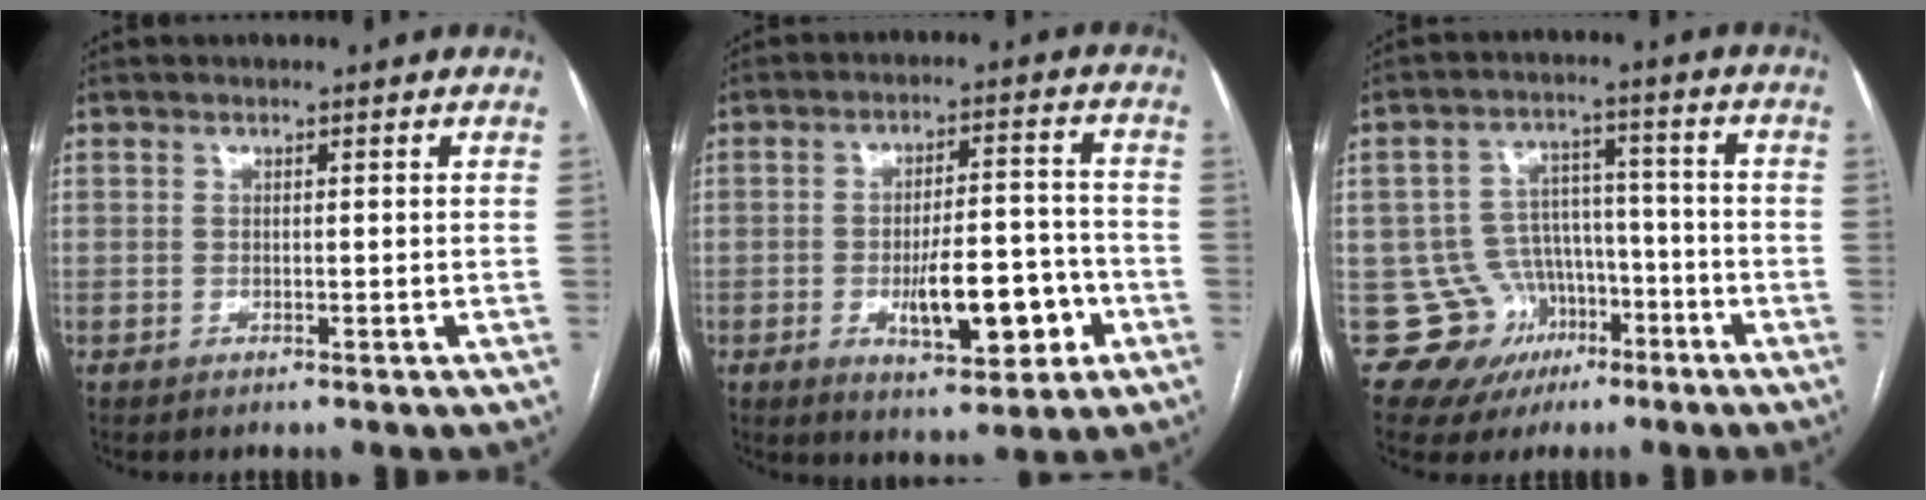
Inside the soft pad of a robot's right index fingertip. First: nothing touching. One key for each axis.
{"total": 10.8, "fx": -3.5, "fy": 3.5, "fz": 9.6, "tx": -0.148, "ty": 0.011, "tz": -0.046}
{"total": 10.7, "fx": -4.6, "fy": 9.6, "fz": 0.8, "tx": -0.011, "ty": 0.056, "tz": -0.055}